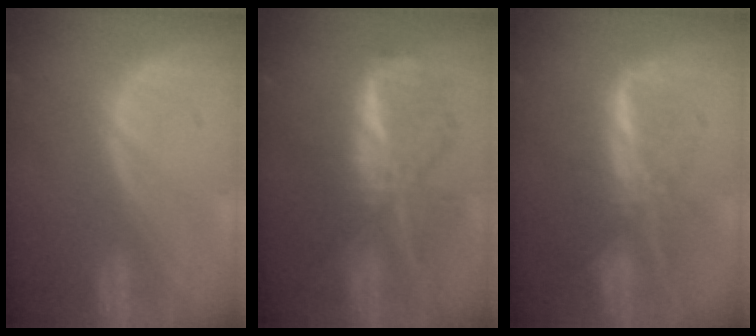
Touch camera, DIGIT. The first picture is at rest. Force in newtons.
{"total": 9.4, "press": 9.4, "slide": 0.5}
{"total": 8.3, "press": 6.9, "slide": 4.5}